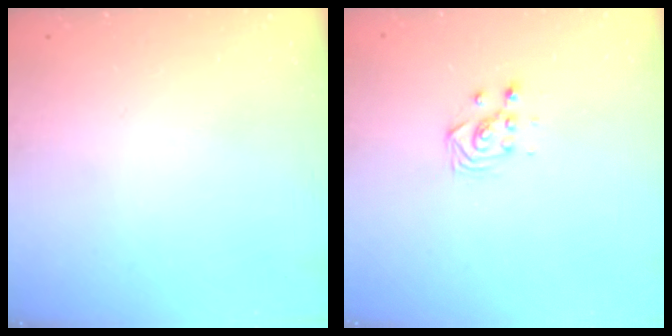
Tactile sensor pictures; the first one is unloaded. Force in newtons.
{"total": 3.7, "press": 3.7, "slide": 0.2}